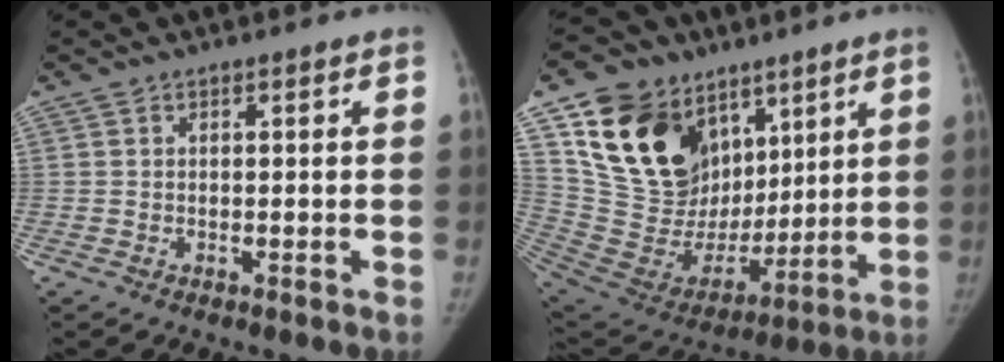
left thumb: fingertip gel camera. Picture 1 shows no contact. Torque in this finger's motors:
{"motor_torque": [1.61, 1.61, 1.39, -1.38, 0.11]}